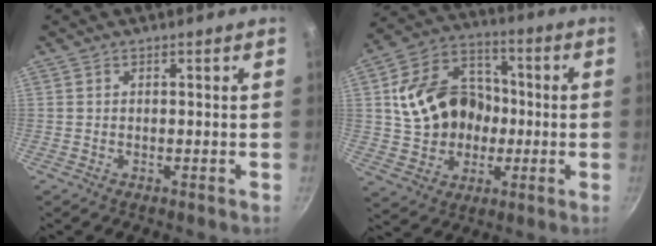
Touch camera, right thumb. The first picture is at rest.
{"total": 17.5, "force": [0.2, 14.3, 10.0], "torque": [-0.146, 0.041, 0.007]}